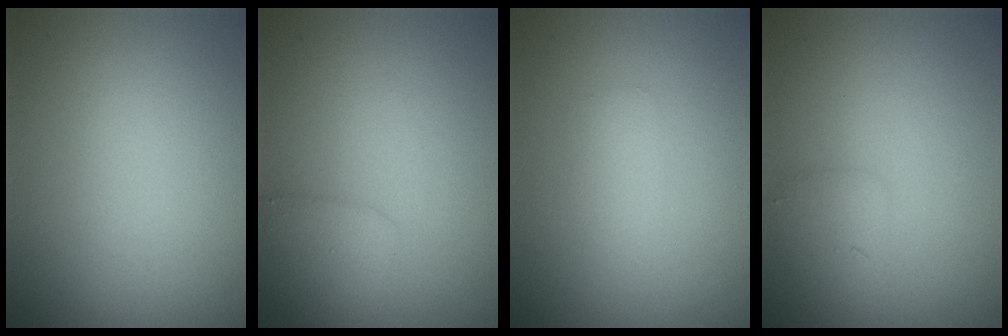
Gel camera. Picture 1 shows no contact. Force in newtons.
{"total": 2.2, "press": 2.2, "slide": 0.1}
{"total": 1.2, "press": 1.2, "slide": 0.0}
{"total": 1.5, "press": 1.5, "slide": 0.1}